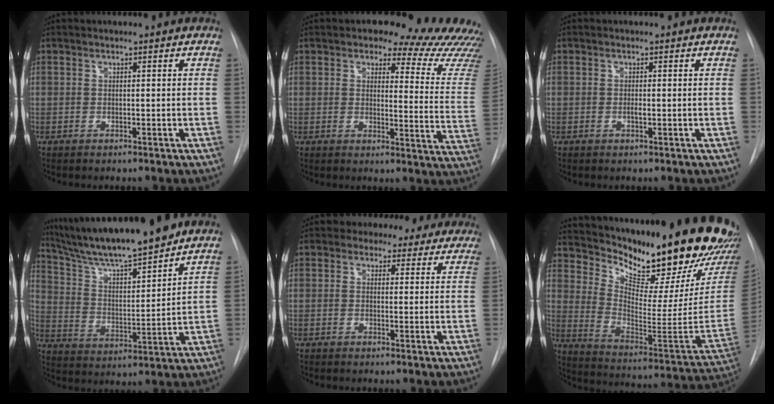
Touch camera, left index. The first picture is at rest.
{"total": 17.1, "force": [15.4, 4.4, 5.8], "torque": [-0.038, -0.075, 0.150]}
{"total": 0.9, "force": [-0.2, 0.2, 0.9], "torque": [-0.018, -0.001, -0.004]}
{"total": 16.3, "force": [14.3, 0.5, 7.7], "torque": [-0.133, 0.000, 0.248]}
{"total": 9.5, "force": [8.1, 4.8, 1.4], "torque": [0.016, 0.014, 0.071]}
{"total": 26.0, "force": [21.8, 3.1, 13.8], "torque": [-0.232, -0.100, 0.301]}